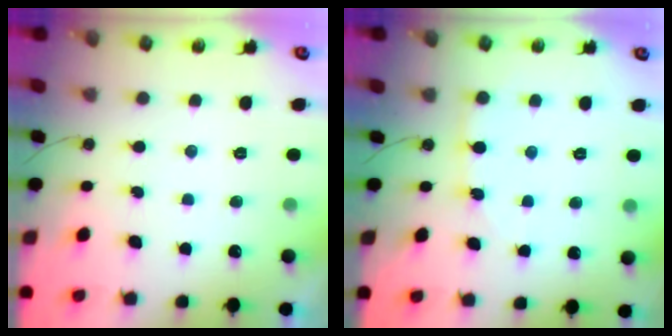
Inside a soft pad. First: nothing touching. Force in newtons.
{"total": 3.6, "press": 3.6, "slide": 0.1}